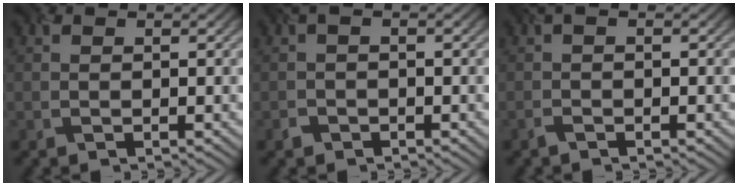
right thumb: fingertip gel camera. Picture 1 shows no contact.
{"total": 1.2, "force": [-0.9, 0.8, 0.4], "torque": [-0.010, -0.001, -0.017]}
{"total": 1.1, "force": [-0.8, -0.1, 0.7], "torque": [-0.020, -0.003, -0.021]}